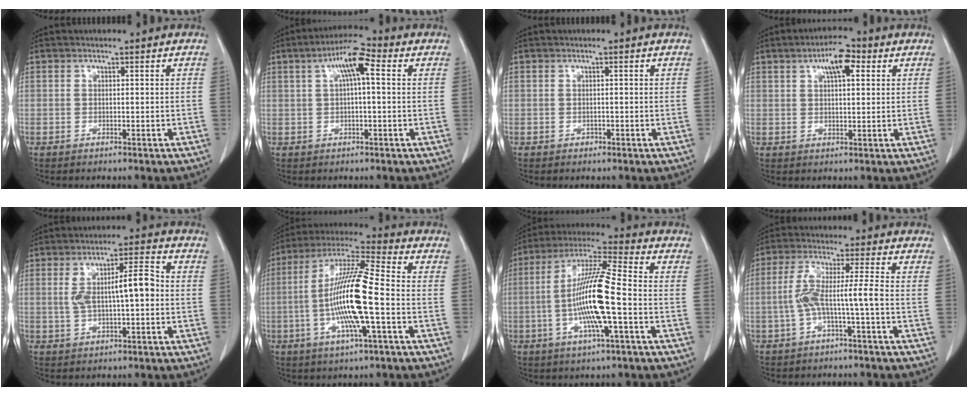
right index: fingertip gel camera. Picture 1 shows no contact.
{"total": 6.8, "force": [1.9, 1.3, 6.4], "torque": [-0.118, 0.026, 0.028]}
{"total": 0.6, "force": [-0.2, 0.5, 0.1], "torque": [-0.001, 0.003, -0.005]}
{"total": 5.8, "force": [2.6, 1.8, 4.9], "torque": [-0.086, 0.013, 0.040]}
{"total": 7.9, "force": [0.3, 1.8, 7.6], "torque": [-0.141, 0.025, 0.009]}
{"total": 15.3, "force": [-2.5, 0.9, 15.1], "torque": [-0.293, 0.001, -0.054]}
{"total": 13.8, "force": [-2.4, 0.7, 13.6], "torque": [-0.264, 0.002, -0.049]}
{"total": 6.5, "force": [-1.5, -0.4, 6.3], "torque": [-0.127, 0.021, -0.025]}